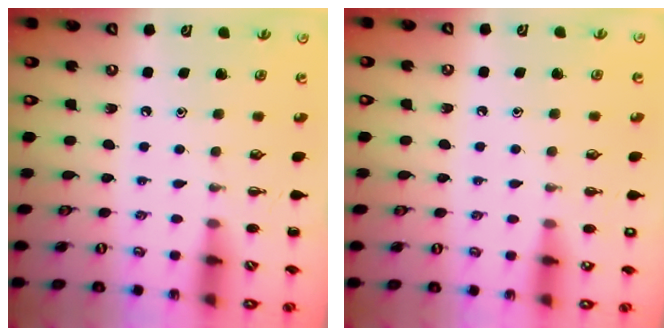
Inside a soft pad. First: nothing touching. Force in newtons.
{"total": 2.3, "press": 2.2, "slide": 0.7}